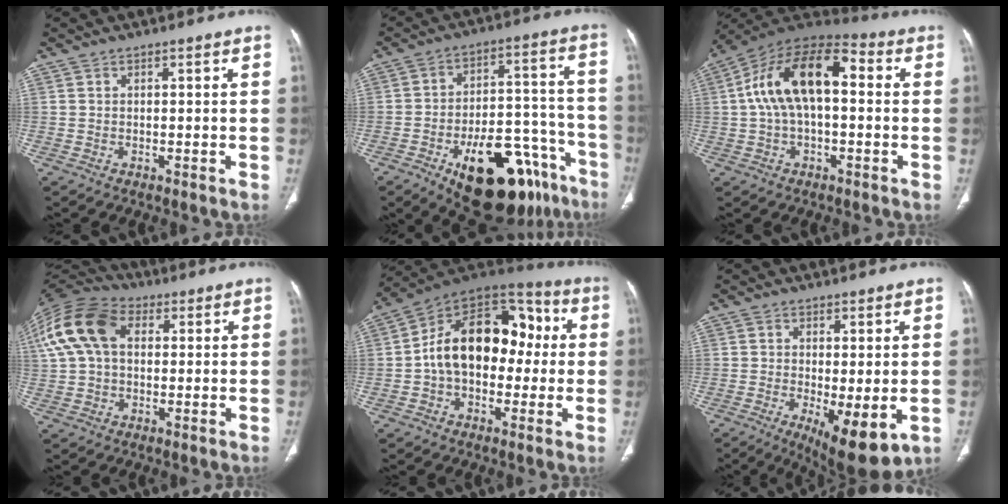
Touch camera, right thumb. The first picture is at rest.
{"total": 24.8, "force": [-14.0, 11.6, 16.9], "torque": [-0.174, 0.083, -0.198]}
{"total": 16.7, "force": [1.7, 8.6, 14.2], "torque": [-0.249, 0.048, 0.020]}
{"total": 15.9, "force": [3.9, 10.7, 11.2], "torque": [-0.235, 0.032, 0.065]}
{"total": 19.9, "force": [0.6, 13.2, 14.9], "torque": [-0.204, 0.052, -0.001]}
{"total": 10.3, "force": [-2.6, 3.6, 9.3], "torque": [-0.141, -0.025, -0.031]}